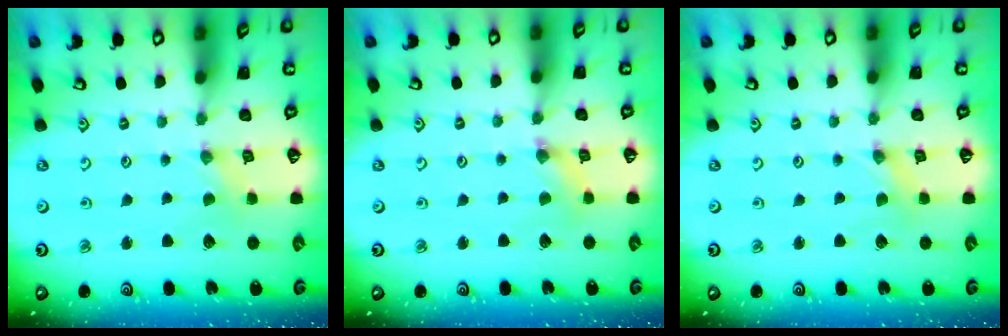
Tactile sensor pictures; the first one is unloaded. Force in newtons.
{"total": 1.7, "press": 1.7, "slide": 0.2}
{"total": 0.0}